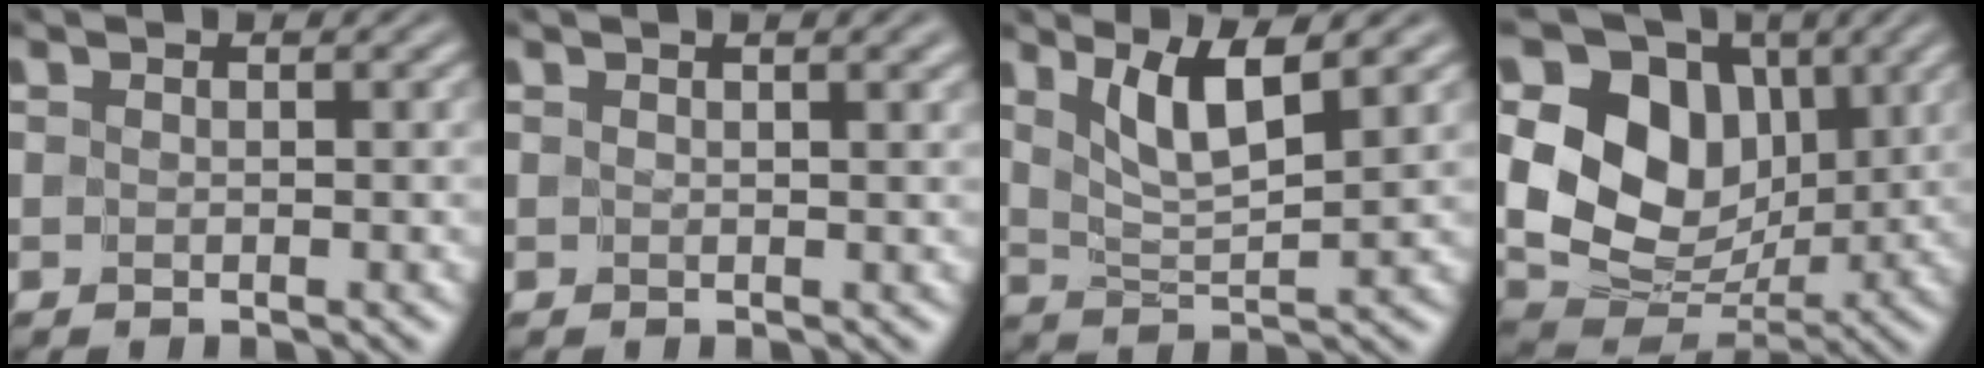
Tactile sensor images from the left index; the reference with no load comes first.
{"total": 3.8, "force": [2.0, 1.4, 2.9], "torque": [-0.023, 0.011, 0.007]}
{"total": 4.7, "force": [2.6, 0.9, 3.8], "torque": [-0.070, -0.008, 0.048]}
{"total": 9.3, "force": [2.3, 7.2, 5.5], "torque": [-0.106, -0.017, 0.038]}